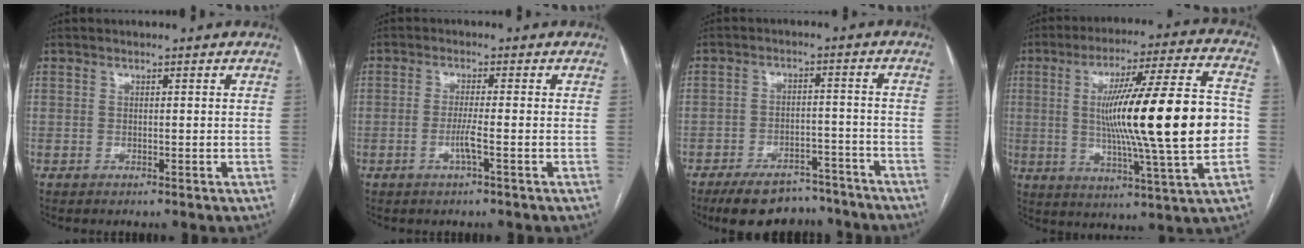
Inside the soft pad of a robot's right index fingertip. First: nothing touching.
{"total": 2.9, "force": [-1.1, -0.4, 2.6], "torque": [-0.052, -0.004, -0.025]}
{"total": 12.3, "force": [-10.4, 4.9, 4.2], "torque": [-0.050, 0.016, -0.146]}
{"total": 22.6, "force": [-0.4, 0.6, 22.5], "torque": [-0.351, 0.007, -0.013]}